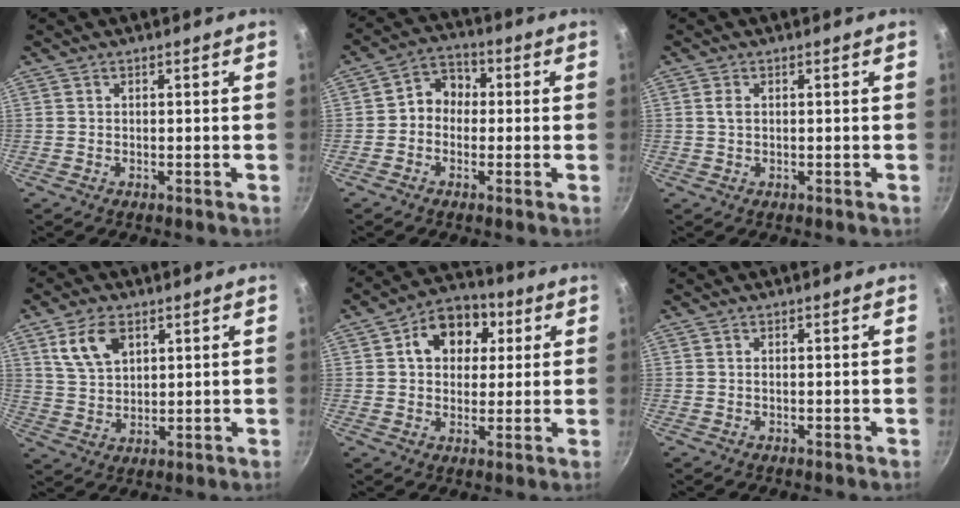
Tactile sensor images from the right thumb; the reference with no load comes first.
{"total": 6.1, "force": [-0.3, 5.1, 3.2], "torque": [-0.020, 0.020, -0.023]}
{"total": 1.4, "force": [0.3, 0.9, 1.1], "torque": [-0.021, 0.002, 0.005]}
{"total": 8.7, "force": [4.0, 5.2, 5.6], "torque": [-0.092, -0.012, 0.082]}
{"total": 12.3, "force": [3.7, 9.3, 7.1], "torque": [-0.074, 0.007, 0.044]}
{"total": 0.0}